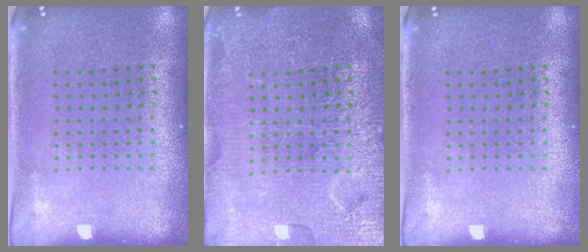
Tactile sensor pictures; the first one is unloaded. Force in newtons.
{"total": 3.9, "press": 3.9, "slide": 0.5}
{"total": 0.0}